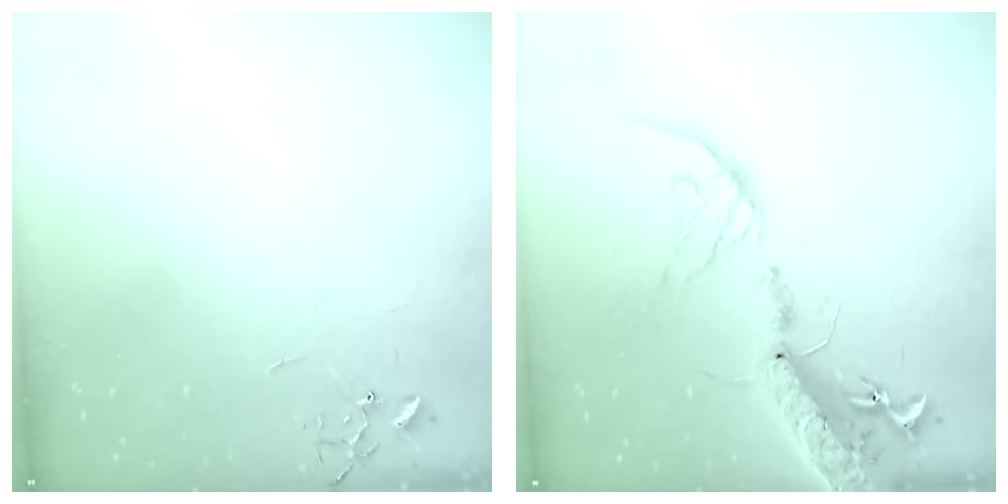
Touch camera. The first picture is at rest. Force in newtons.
{"total": 19.5, "press": 19.0, "slide": 4.4}